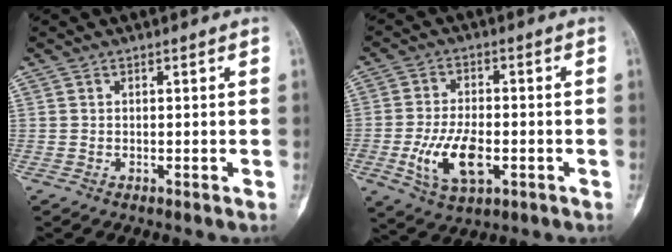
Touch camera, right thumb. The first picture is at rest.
{"total": 10.5, "force": [-2.8, 5.5, 8.6], "torque": [-0.158, 0.004, -0.044]}